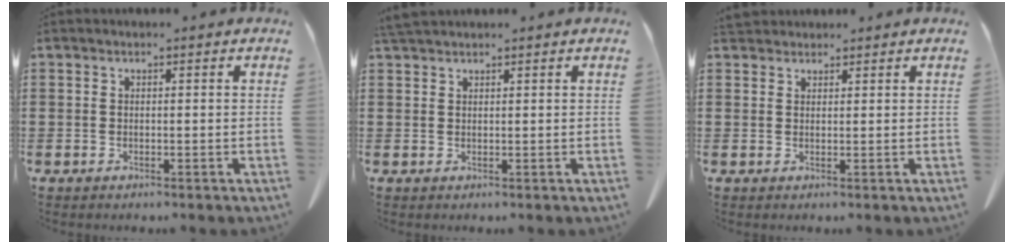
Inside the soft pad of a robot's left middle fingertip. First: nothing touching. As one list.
[{"total": 1.9, "force": [1.8, 0.3, 0.7], "torque": [-0.020, 0.000, 0.036]}, {"total": 2.0, "force": [1.8, 0.8, 0.3], "torque": [-0.012, 0.003, 0.038]}]